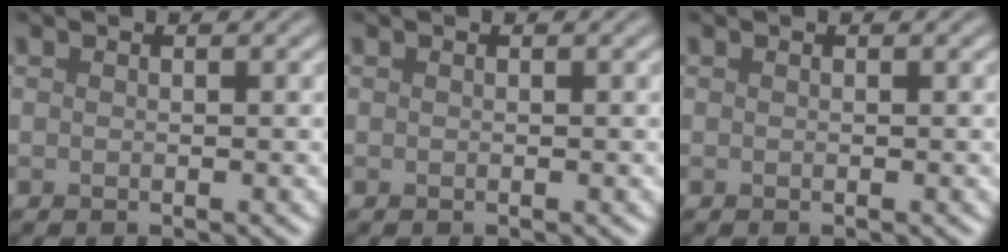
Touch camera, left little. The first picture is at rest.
{"total": 0.0}
{"total": 0.0}